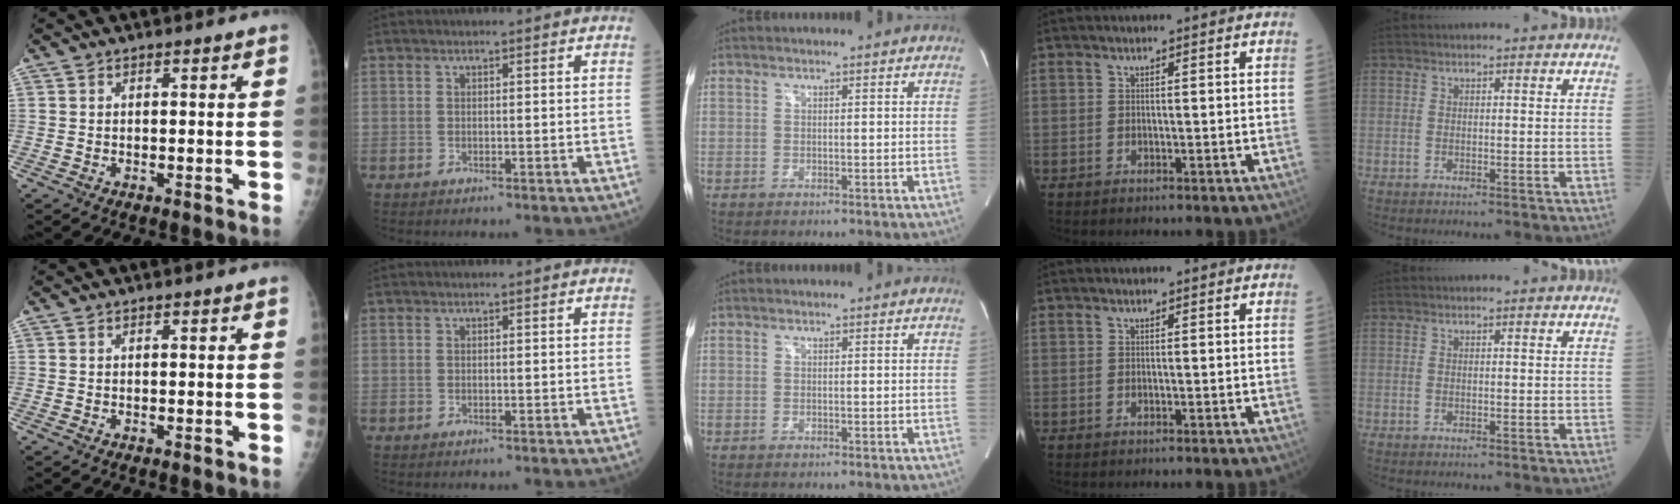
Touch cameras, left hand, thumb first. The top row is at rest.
{}